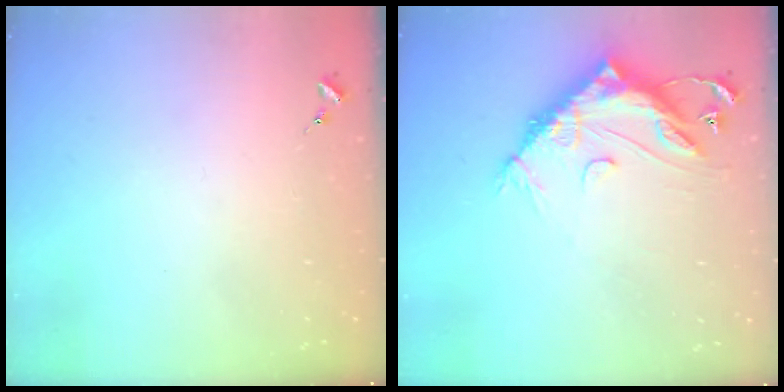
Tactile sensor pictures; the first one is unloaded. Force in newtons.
{"total": 15.2, "press": 15.2, "slide": 1.0}